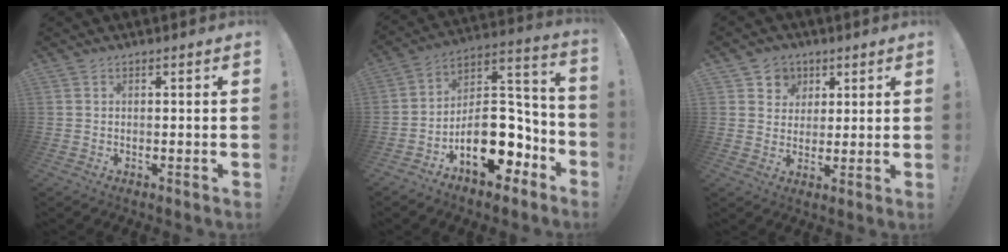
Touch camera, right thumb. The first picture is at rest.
{"total": 19.0, "force": [-8.1, 11.7, 12.6], "torque": [-0.172, 0.048, -0.120]}
{"total": 6.4, "force": [2.8, 5.7, 0.8], "torque": [-0.014, -0.020, 0.053]}